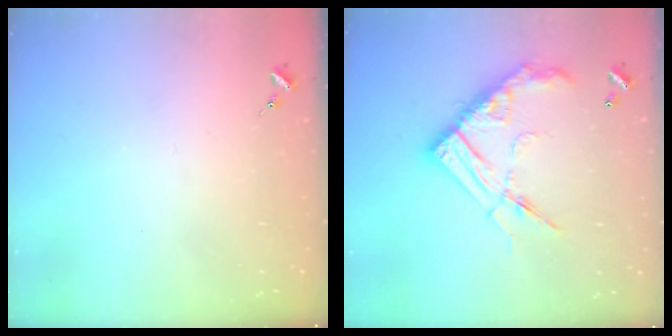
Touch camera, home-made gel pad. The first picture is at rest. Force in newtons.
{"total": 19.2, "press": 19.1, "slide": 1.9}